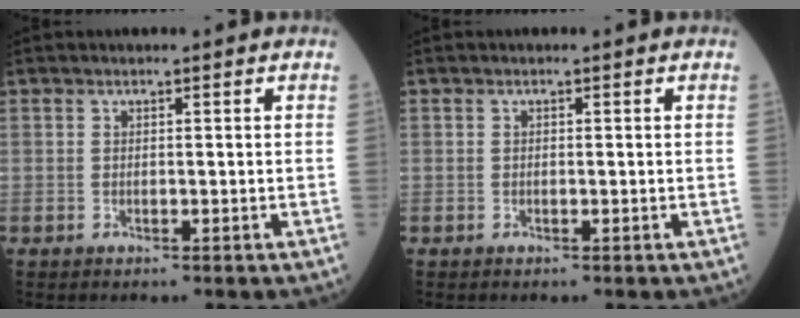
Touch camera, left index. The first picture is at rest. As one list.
[{"total": 0.0}]